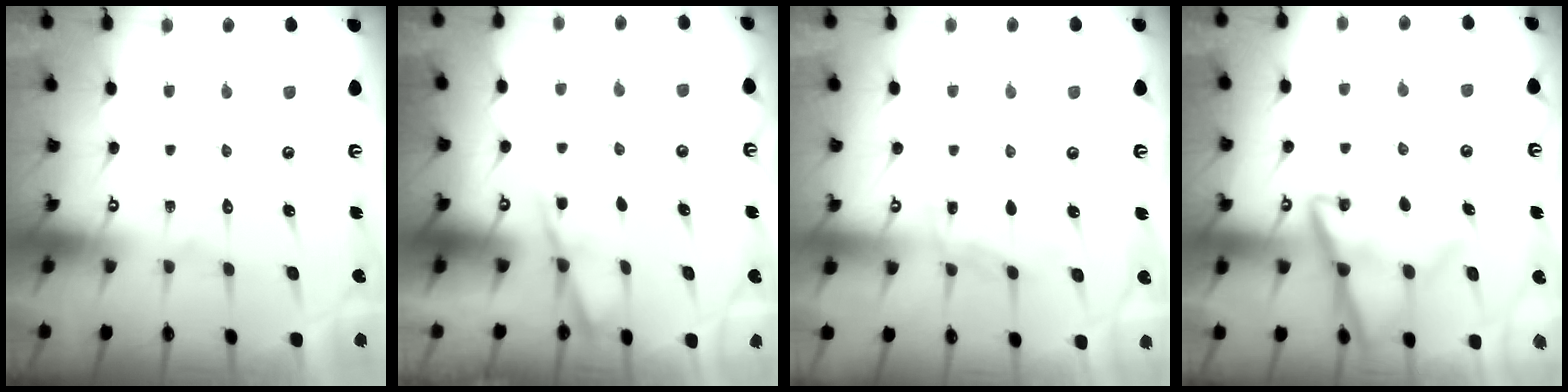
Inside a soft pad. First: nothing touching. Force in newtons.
{"total": 2.8, "press": 2.8, "slide": 0.3}
{"total": 5.5, "press": 5.5, "slide": 0.7}
{"total": 14.8, "press": 14.8, "slide": 1.4}